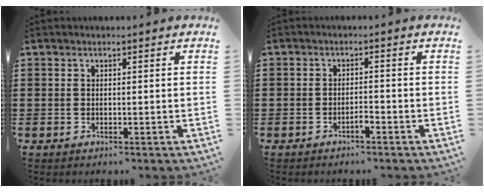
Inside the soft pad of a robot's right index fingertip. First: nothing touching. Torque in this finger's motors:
{"motor_torque": [0.97, -0.26, 0.37, 0.09]}